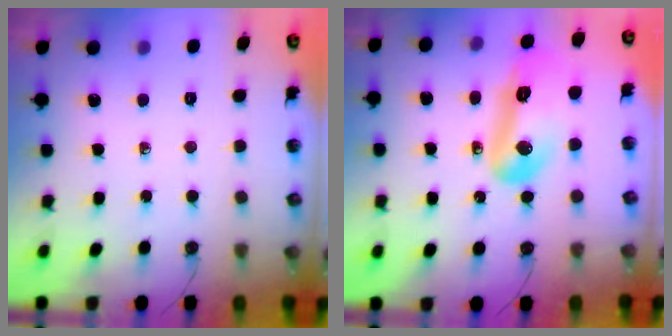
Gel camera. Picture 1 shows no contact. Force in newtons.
{"total": 13.5, "press": 13.3, "slide": 2.1}